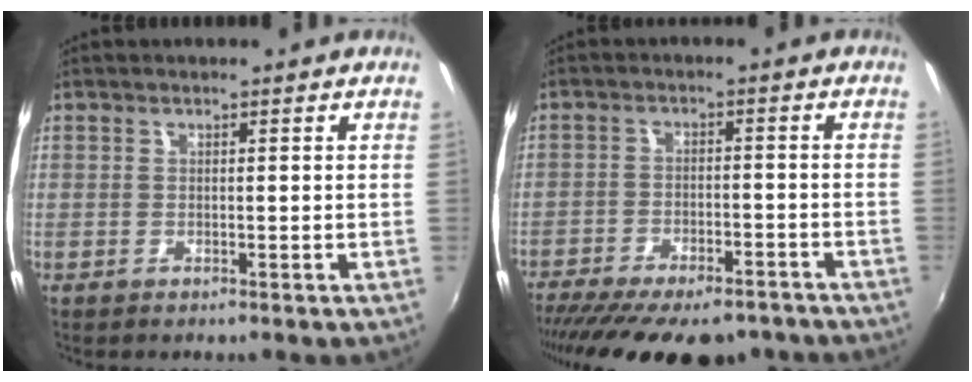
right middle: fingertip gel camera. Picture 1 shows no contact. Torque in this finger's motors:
{"motor_torque": [1.08, -1.06, 0.41, 0.21]}